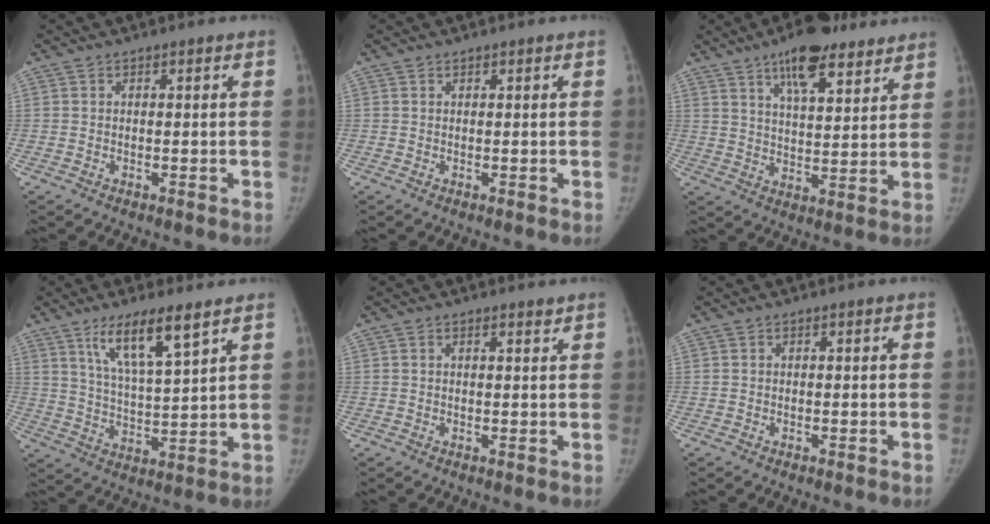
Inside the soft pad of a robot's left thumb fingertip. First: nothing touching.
{"total": 0.0}
{"total": 13.7, "force": [9.1, 4.9, 9.0], "torque": [-0.105, -0.038, 0.138]}
{"total": 11.0, "force": [6.8, 2.1, 8.4], "torque": [-0.142, -0.037, 0.128]}
{"total": 0.9, "force": [0.8, 0.2, 0.4], "torque": [-0.003, -0.006, 0.014]}
{"total": 0.0}